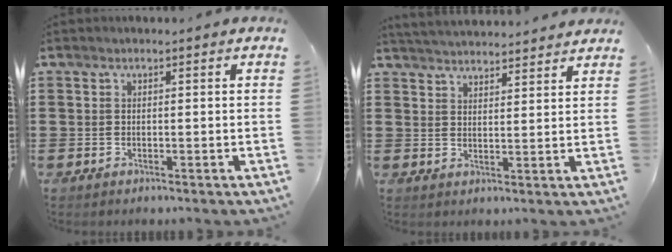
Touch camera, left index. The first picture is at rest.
{"total": 3.5, "force": [3.5, -0.2, 0.0], "torque": [-0.011, -0.017, 0.063]}